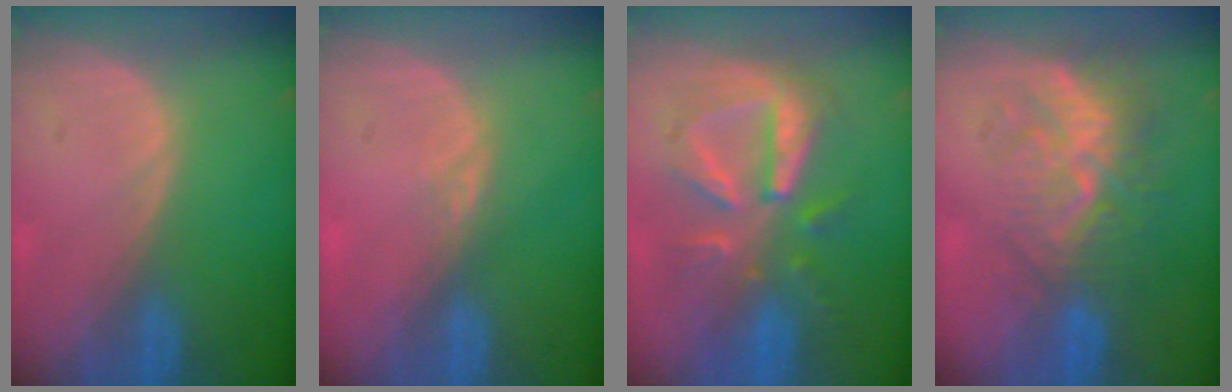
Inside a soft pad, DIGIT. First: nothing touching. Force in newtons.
{"total": 1.5, "press": 1.3, "slide": 0.8}
{"total": 9.0, "press": 8.6, "slide": 2.4}
{"total": 9.6, "press": 8.6, "slide": 4.4}